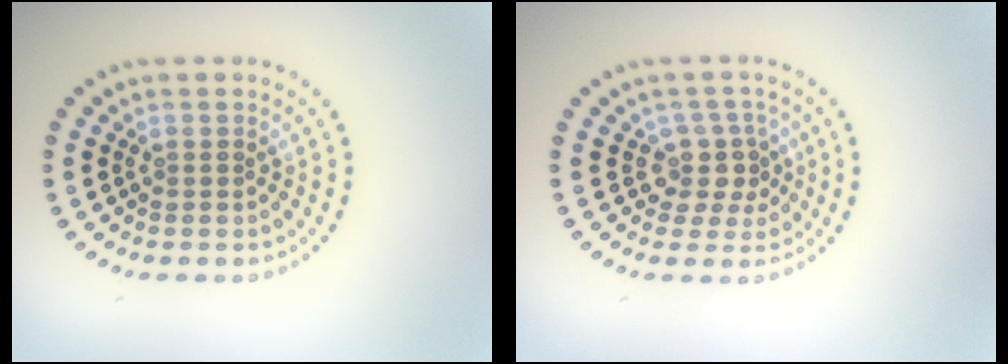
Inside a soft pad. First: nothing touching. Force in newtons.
{"total": 2.7, "press": 2.0, "slide": 1.8}